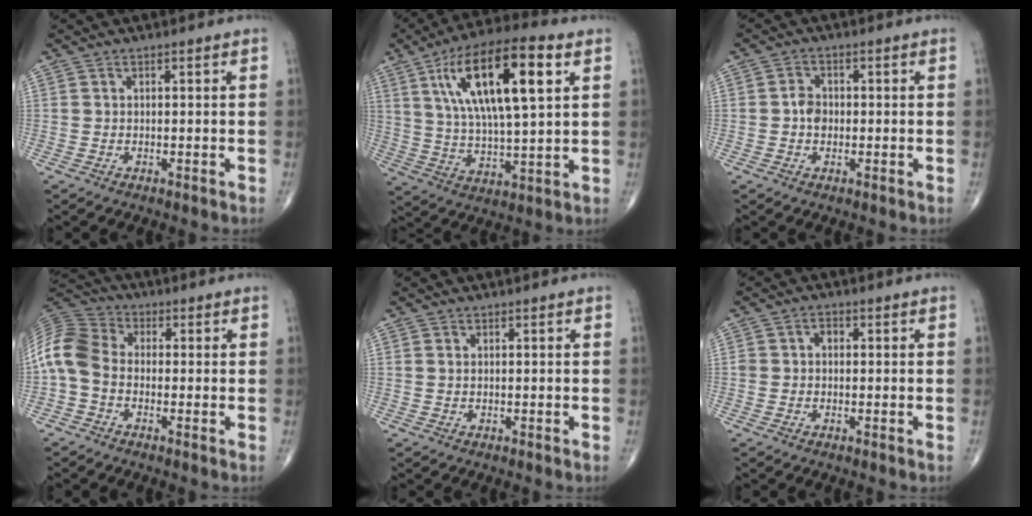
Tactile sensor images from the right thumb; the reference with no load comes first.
{"total": 20.4, "force": [7.3, 6.4, 17.9], "torque": [-0.312, -0.007, 0.124]}
{"total": 2.9, "force": [-0.3, 2.3, 1.7], "torque": [-0.019, 0.007, -0.013]}
{"total": 9.3, "force": [-1.3, 6.7, 6.4], "torque": [-0.131, 0.025, -0.045]}
{"total": 0.0}
{"total": 1.9, "force": [0.0, 1.5, 1.1], "torque": [-0.008, 0.010, -0.004]}